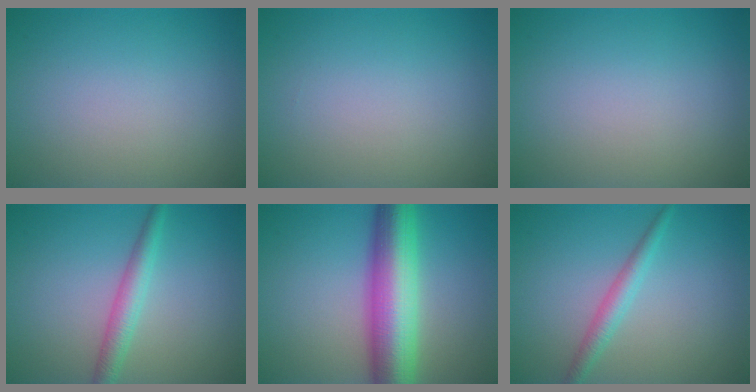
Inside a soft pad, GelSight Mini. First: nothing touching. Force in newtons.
{"total": 0.0}
{"total": 0.0}
{"total": 2.6, "press": 2.6, "slide": 0.0}
{"total": 9.8, "press": 9.8, "slide": 0.1}
{"total": 2.0, "press": 2.0, "slide": 0.0}